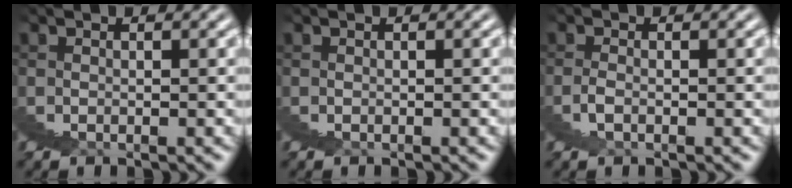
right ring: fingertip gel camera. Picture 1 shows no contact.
{"total": 0.0}
{"total": 1.8, "force": [-1.2, -0.6, -1.1], "torque": [0.020, 0.010, -0.028]}